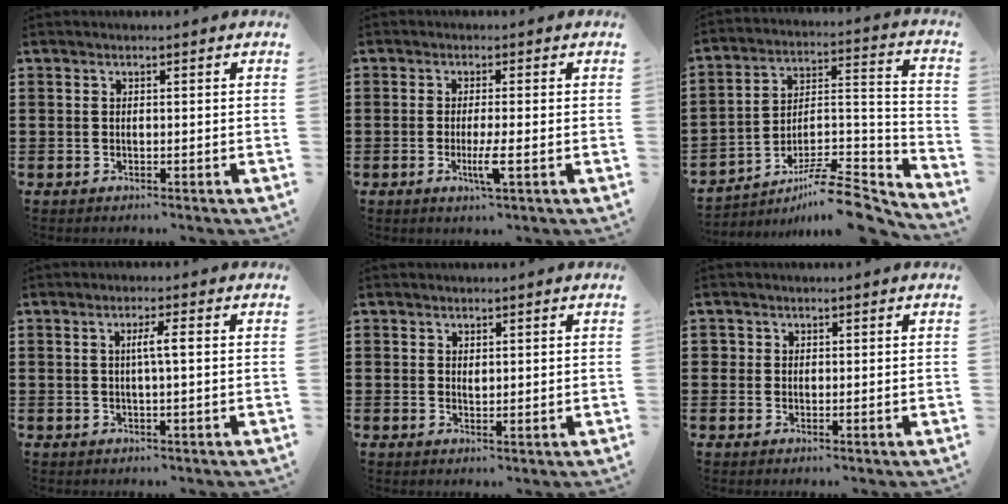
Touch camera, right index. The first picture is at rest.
{"total": 3.7, "force": [-1.3, 0.1, 3.5], "torque": [-0.067, -0.013, -0.024]}
{"total": 9.5, "force": [-7.8, 2.2, 4.9], "torque": [-0.070, 0.024, -0.150]}
{"total": 2.7, "force": [0.1, -0.1, 2.7], "torque": [-0.050, -0.002, -0.002]}
{"total": 0.8, "force": [0.5, 0.4, 0.4], "torque": [-0.010, 0.003, 0.008]}
{"total": 1.0, "force": [0.3, 0.9, -0.1], "torque": [-0.002, 0.005, 0.006]}